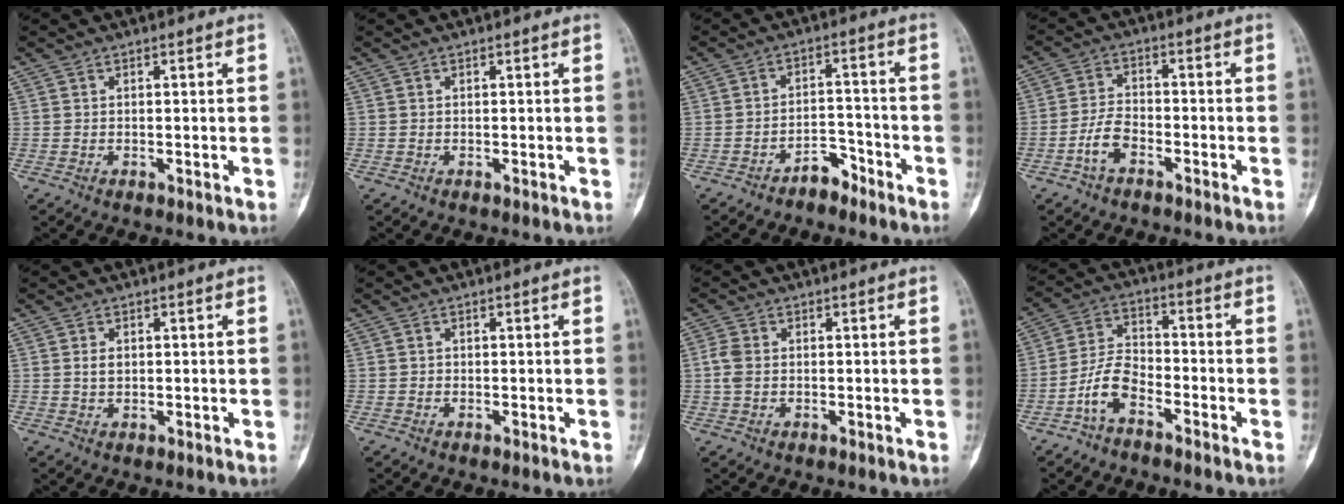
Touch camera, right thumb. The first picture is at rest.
{"total": 0.0}
{"total": 4.6, "force": [-3.6, 2.3, 1.7], "torque": [-0.009, 0.039, -0.059]}
{"total": 5.2, "force": [-2.8, 2.7, 3.3], "torque": [-0.064, 0.025, -0.060]}
{"total": 1.9, "force": [0.3, 1.3, 1.3], "torque": [-0.023, -0.001, 0.007]}
{"total": 0.0}
{"total": 3.1, "force": [0.0, 2.2, 2.2], "torque": [-0.057, 0.005, -0.006]}
{"total": 7.2, "force": [-4.3, 3.5, 4.7], "torque": [-0.093, 0.041, -0.092]}